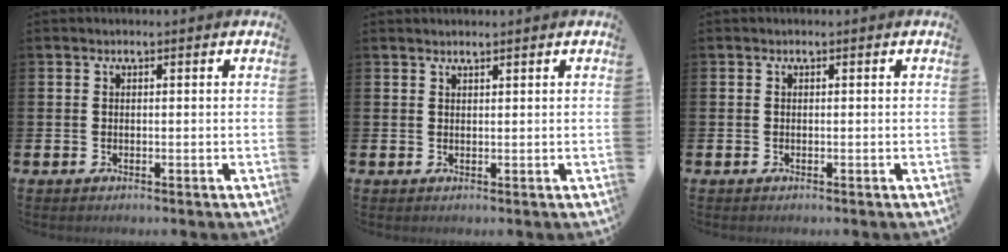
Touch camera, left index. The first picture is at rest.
{"total": 1.0, "force": [1.0, 0.0, 0.1], "torque": [-0.001, 0.000, 0.019]}
{"total": 0.0}